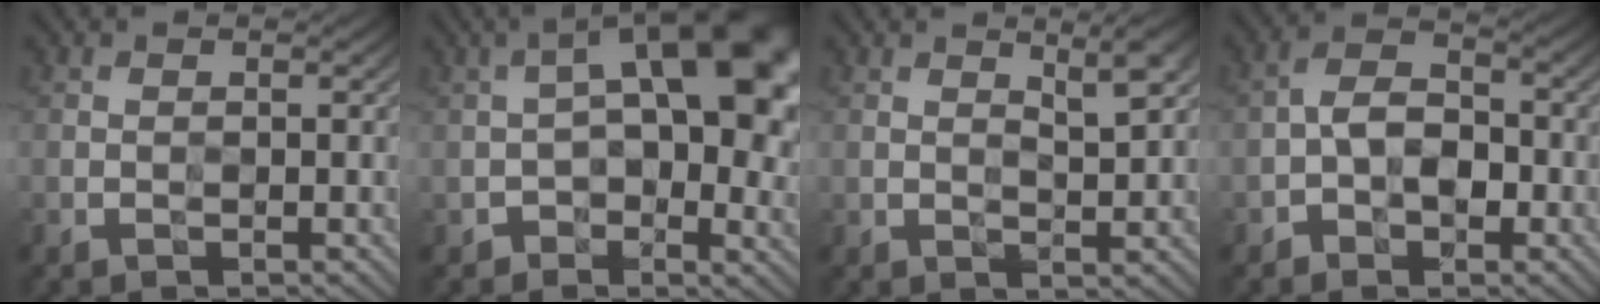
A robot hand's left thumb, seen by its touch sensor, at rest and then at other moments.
{"total": 13.9, "force": [1.0, 8.1, 11.2], "torque": [-0.118, 0.004, 0.013]}
{"total": 2.7, "force": [2.3, 0.2, 1.4], "torque": [-0.020, -0.001, 0.042]}
{"total": 3.5, "force": [-1.1, 2.4, 2.3], "torque": [-0.034, 0.015, -0.027]}